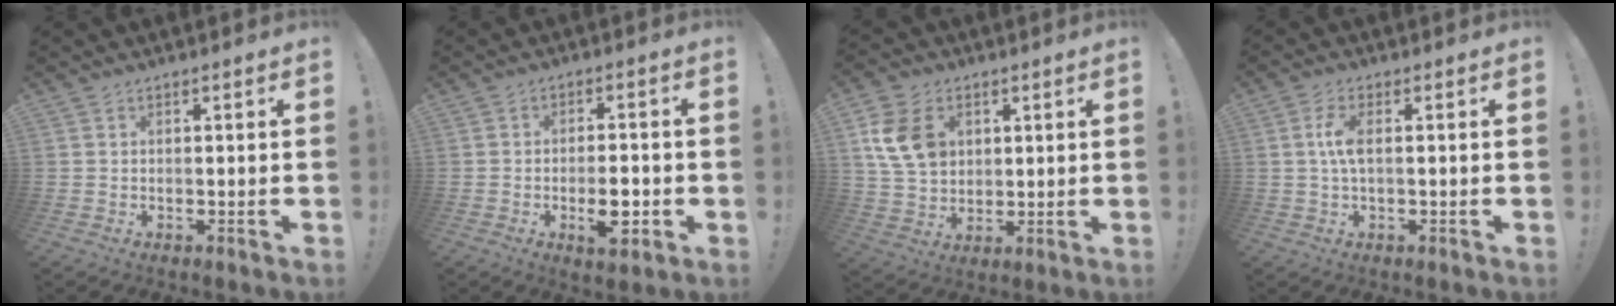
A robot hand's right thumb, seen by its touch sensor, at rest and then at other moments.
{"total": 7.4, "force": [-2.7, 3.1, 6.2], "torque": [-0.096, 0.005, -0.043]}
{"total": 14.0, "force": [4.6, 10.5, 7.9], "torque": [-0.137, -0.004, 0.094]}
{"total": 5.3, "force": [0.4, 1.9, 4.9], "torque": [-0.095, 0.004, 0.004]}